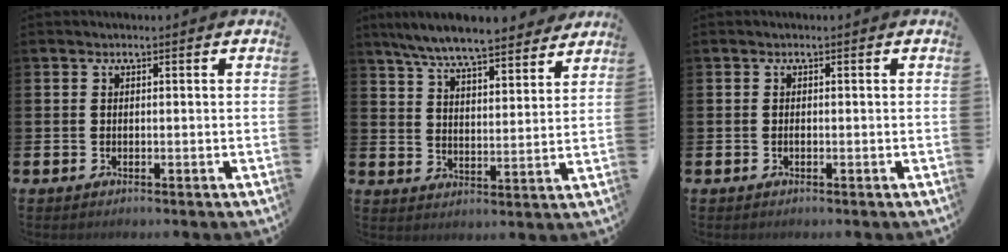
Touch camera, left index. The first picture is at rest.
{"total": 8.1, "force": [7.6, 0.9, 2.4], "torque": [-0.072, -0.044, 0.137]}
{"total": 0.0}